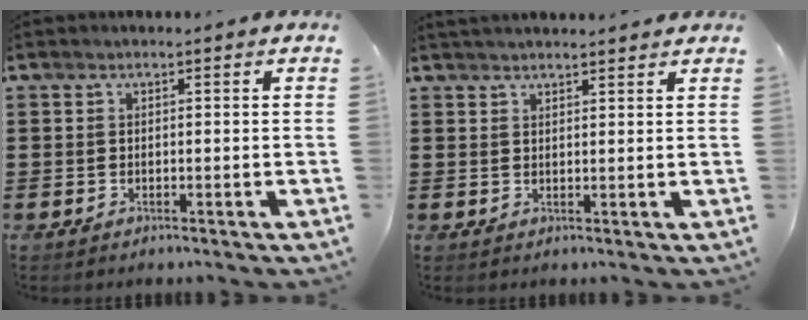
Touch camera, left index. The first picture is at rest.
{"total": 1.8, "force": [1.7, 0.1, 0.3], "torque": [-0.010, 0.003, 0.034]}